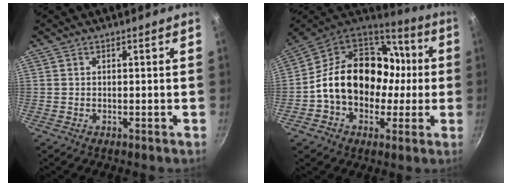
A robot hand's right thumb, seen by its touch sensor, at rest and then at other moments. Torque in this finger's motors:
{"motor_torque": [1.54, 3.48, 1.56, -0.83, 0.25]}